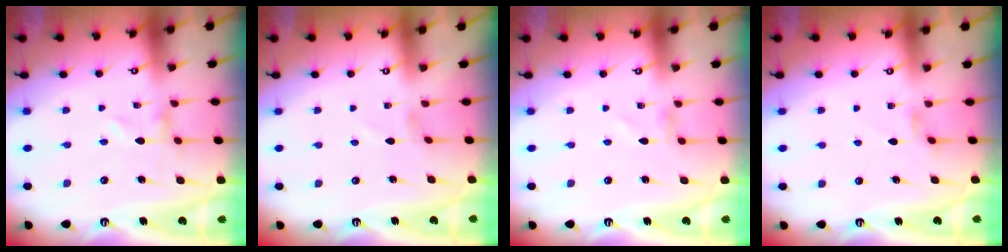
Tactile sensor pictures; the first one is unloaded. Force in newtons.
{"total": 0.0}
{"total": 0.0}
{"total": 1.4, "press": 1.3, "slide": 0.3}